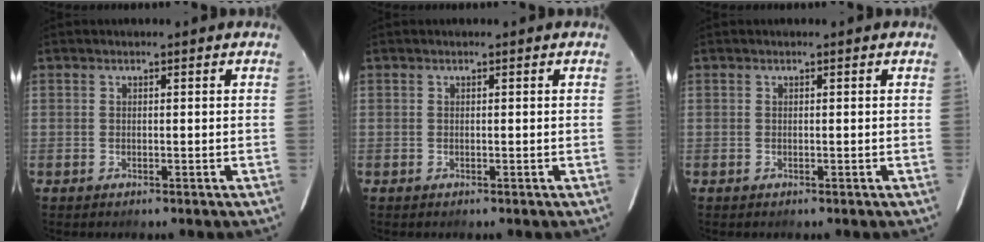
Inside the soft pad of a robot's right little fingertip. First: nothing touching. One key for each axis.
{"total": 0.0}
{"total": 0.0}